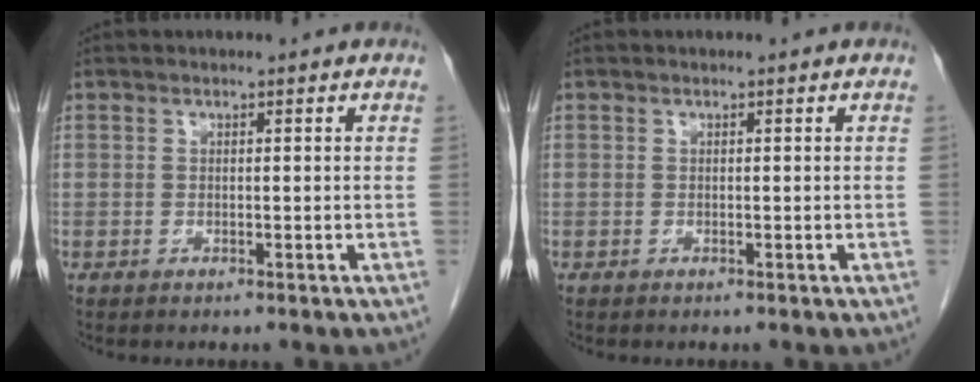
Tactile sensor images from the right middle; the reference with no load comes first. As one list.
[{"total": 0.0}]